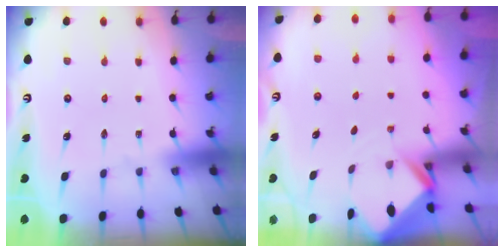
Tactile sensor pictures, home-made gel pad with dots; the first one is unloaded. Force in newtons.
{"total": 2.9, "press": 2.9, "slide": 0.2}